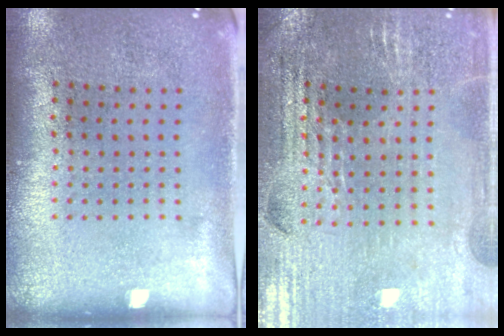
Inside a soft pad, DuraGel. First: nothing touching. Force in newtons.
{"total": 2.9, "press": 2.8, "slide": 0.5}